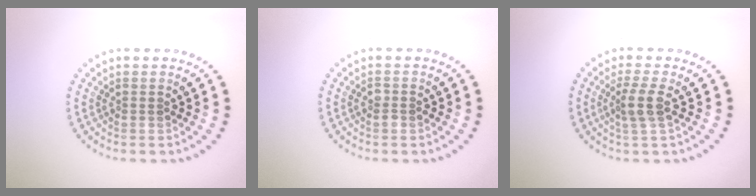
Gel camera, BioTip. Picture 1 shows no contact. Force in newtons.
{"total": 1.0, "press": 1.0, "slide": 0.2}
{"total": 2.3, "press": 1.9, "slide": 1.2}